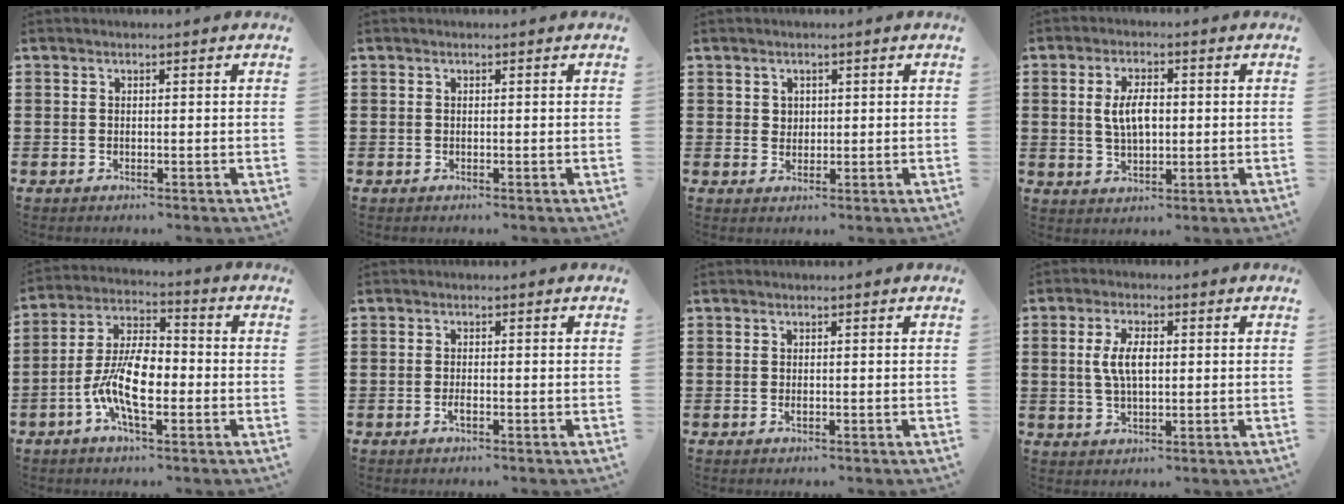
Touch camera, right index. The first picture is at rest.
{"total": 0.0}
{"total": 1.6, "force": [0.9, 1.4, 0.3], "torque": [-0.009, 0.006, 0.017]}
{"total": 5.2, "force": [0.5, 2.4, 4.6], "torque": [-0.090, 0.002, 0.002]}
{"total": 10.1, "force": [-2.9, 4.2, 8.7], "torque": [-0.200, -0.007, -0.062]}
{"total": 1.2, "force": [-0.6, 0.3, 1.0], "torque": [-0.027, -0.007, -0.012]}
{"total": 0.5, "force": [-0.1, 0.2, 0.4], "torque": [-0.009, -0.002, -0.002]}
{"total": 5.5, "force": [0.6, 2.4, 4.9], "torque": [-0.106, 0.006, 0.006]}